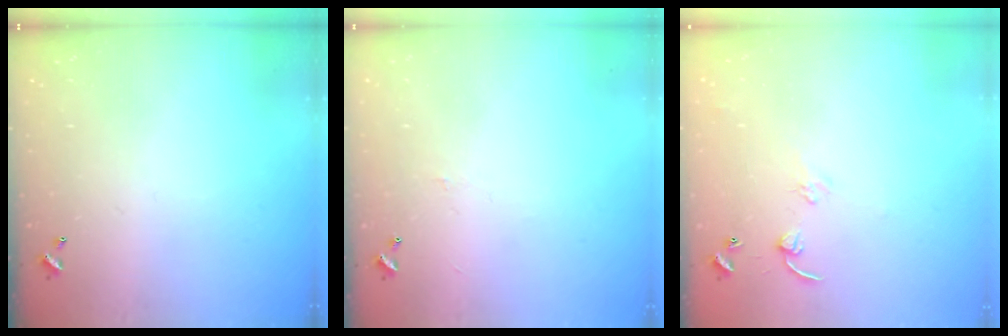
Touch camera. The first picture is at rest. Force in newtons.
{"total": 0.8, "press": 0.7, "slide": 0.5}
{"total": 5.2, "press": 5.1, "slide": 0.6}